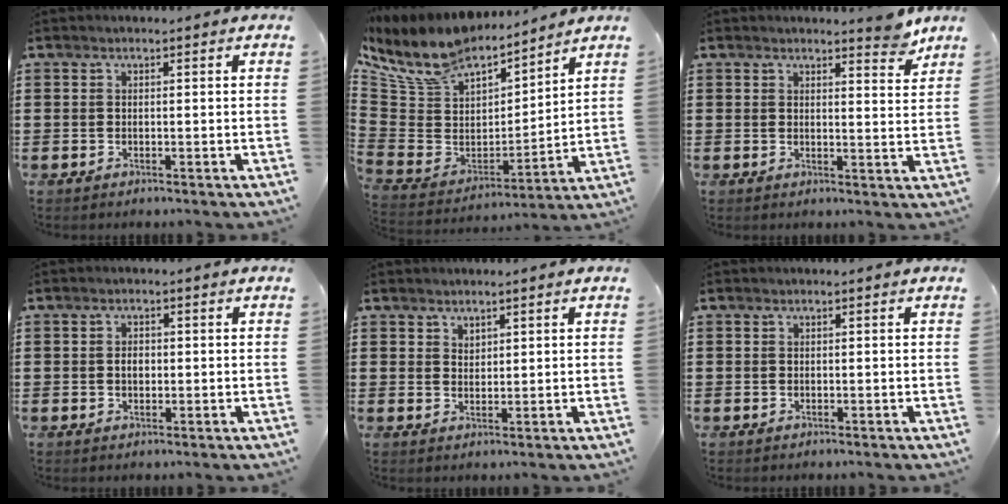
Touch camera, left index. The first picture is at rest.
{"total": 10.8, "force": [9.4, 3.7, 3.9], "torque": [-0.132, -0.073, 0.166]}
{"total": 3.8, "force": [3.5, 0.5, 1.4], "torque": [-0.013, -0.019, 0.058]}
{"total": 1.9, "force": [0.0, 1.2, 1.5], "torque": [-0.031, 0.007, -0.002]}
{"total": 1.7, "force": [1.5, 0.7, 0.1], "torque": [0.004, -0.003, 0.028]}
{"total": 0.0}